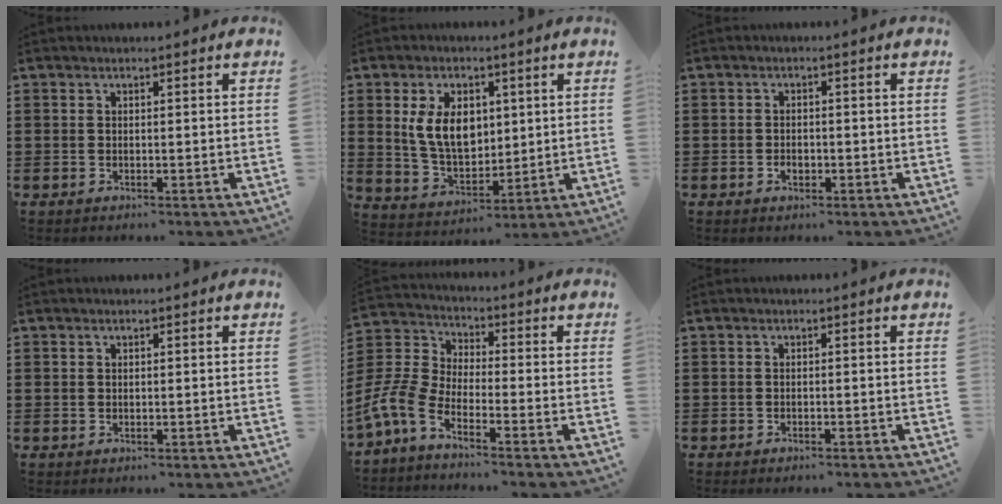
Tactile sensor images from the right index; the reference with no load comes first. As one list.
[{"total": 8.7, "force": [2.0, 5.5, 6.4], "torque": [-0.143, 0.009, 0.033]}, {"total": 1.4, "force": [-0.4, 1.0, 1.0], "torque": [-0.020, 0.001, -0.008]}, {"total": 0.0}, {"total": 5.9, "force": [-4.7, 1.7, 3.0], "torque": [-0.108, -0.020, -0.104]}, {"total": 0.5, "force": [-0.5, -0.1, 0.2], "torque": [-0.004, -0.003, -0.009]}]